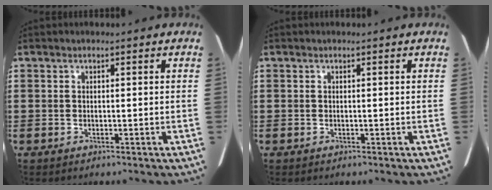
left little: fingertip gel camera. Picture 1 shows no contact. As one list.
[{"total": 0.0}]